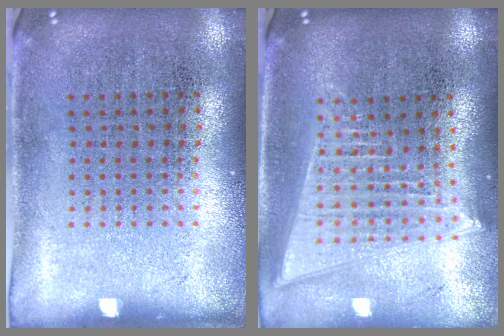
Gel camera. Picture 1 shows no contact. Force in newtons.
{"total": 2.1, "press": 1.8, "slide": 1.1}